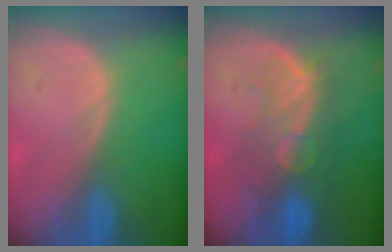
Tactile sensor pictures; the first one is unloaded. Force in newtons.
{"total": 10.0, "press": 8.5, "slide": 5.3}